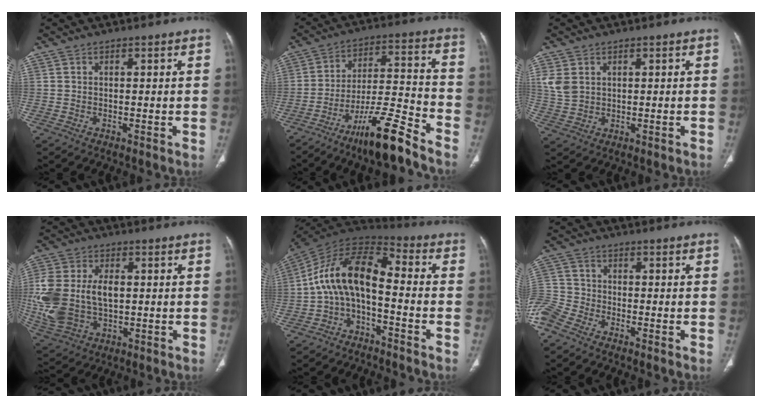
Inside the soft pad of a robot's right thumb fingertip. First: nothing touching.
{"total": 14.5, "force": [-10.6, 2.1, 9.6], "torque": [-0.167, 0.077, -0.182]}
{"total": 4.3, "force": [1.3, 3.2, 2.6], "torque": [-0.054, 0.000, 0.036]}
{"total": 18.5, "force": [0.3, 12.2, 13.9], "torque": [-0.324, -0.001, 0.021]}
{"total": 13.0, "force": [-3.0, 6.6, 10.8], "torque": [-0.188, 0.086, -0.068]}
{"total": 6.7, "force": [-4.9, 3.5, 2.8], "torque": [-0.074, 0.011, -0.110]}